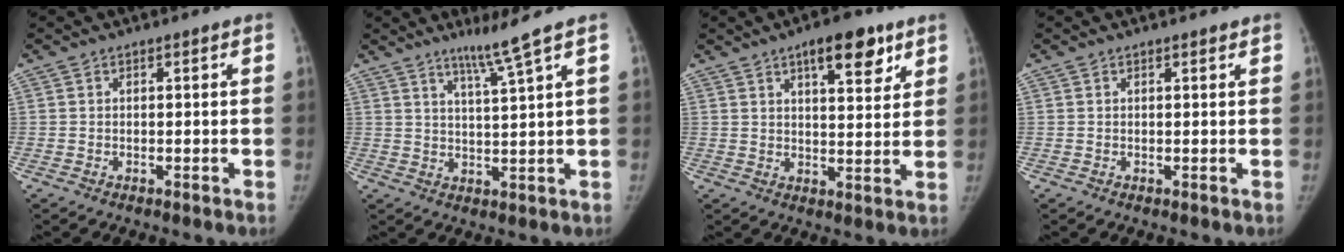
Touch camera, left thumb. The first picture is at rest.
{"total": 5.5, "force": [3.8, -1.4, 3.8], "torque": [-0.067, -0.035, 0.073]}
{"total": 9.9, "force": [5.8, 3.8, 7.1], "torque": [-0.075, -0.027, 0.083]}
{"total": 0.6, "force": [0.5, 0.1, 0.4], "torque": [-0.007, -0.003, 0.008]}